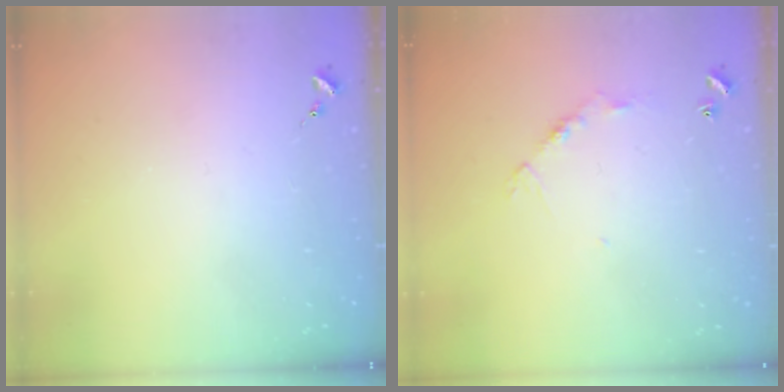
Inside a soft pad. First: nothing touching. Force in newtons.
{"total": 6.1, "press": 6.1, "slide": 0.5}